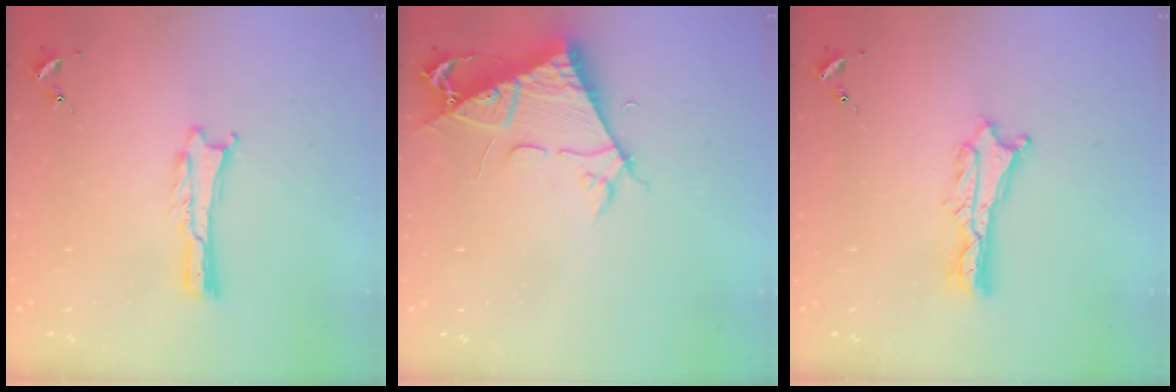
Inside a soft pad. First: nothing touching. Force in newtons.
{"total": 7.7, "press": 7.6, "slide": 1.1}
{"total": 2.7, "press": 2.6, "slide": 0.3}